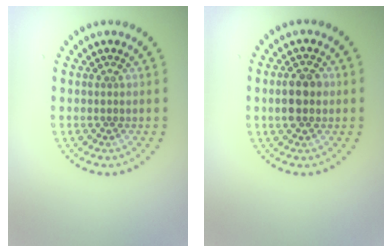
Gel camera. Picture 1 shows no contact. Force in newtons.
{"total": 2.8, "press": 2.8, "slide": 0.3}